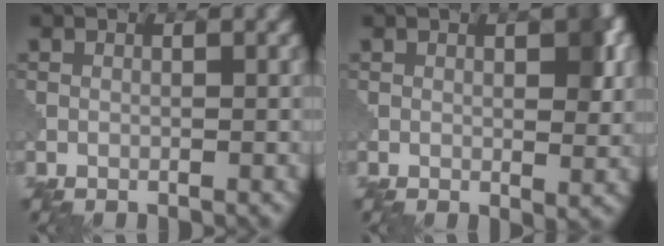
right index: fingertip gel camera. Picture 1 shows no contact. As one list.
[{"total": 3.7, "force": [0.8, 1.7, 3.2], "torque": [-0.041, -0.003, 0.015]}]